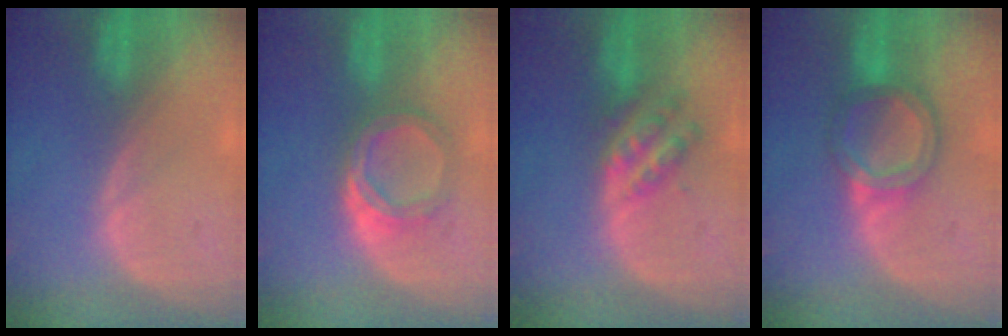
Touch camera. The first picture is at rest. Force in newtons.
{"total": 5.0, "press": 4.7, "slide": 1.6}
{"total": 5.9, "press": 5.1, "slide": 2.8}
{"total": 6.0, "press": 5.4, "slide": 2.5}